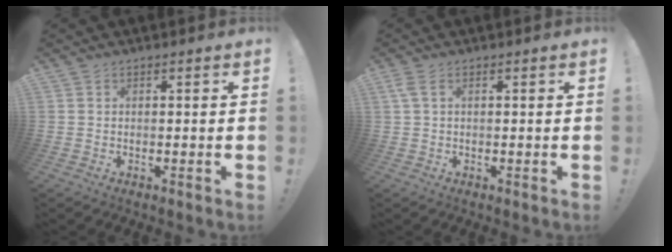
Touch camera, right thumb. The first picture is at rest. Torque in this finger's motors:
{"motor_torque": [0.20, 0.18, 0.31, 0.09, 0.01]}